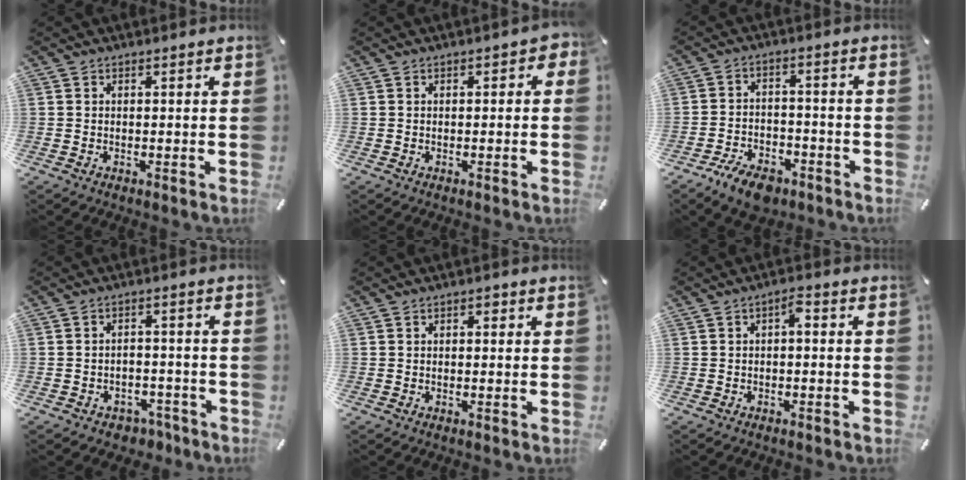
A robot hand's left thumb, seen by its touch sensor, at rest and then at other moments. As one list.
[{"total": 1.9, "force": [-0.4, 1.1, 1.5], "torque": [-0.018, 0.004, -0.011]}, {"total": 6.9, "force": [-5.2, 3.5, 2.9], "torque": [-0.051, 0.031, -0.095]}, {"total": 4.1, "force": [-2.6, 3.0, 1.1], "torque": [-0.014, 0.017, -0.047]}, {"total": 1.4, "force": [0.1, 1.0, 1.0], "torque": [-0.012, 0.005, -0.003]}, {"total": 2.9, "force": [-0.5, 1.2, 2.6], "torque": [-0.051, 0.014, -0.013]}]